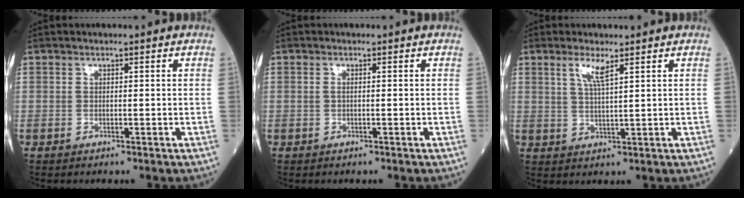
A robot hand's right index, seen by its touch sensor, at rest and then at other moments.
{"total": 0.6, "force": [0.0, 0.0, 0.6], "torque": [-0.017, -0.001, -0.001]}
{"total": 3.7, "force": [2.2, 0.1, 3.0], "torque": [-0.063, -0.003, 0.044]}